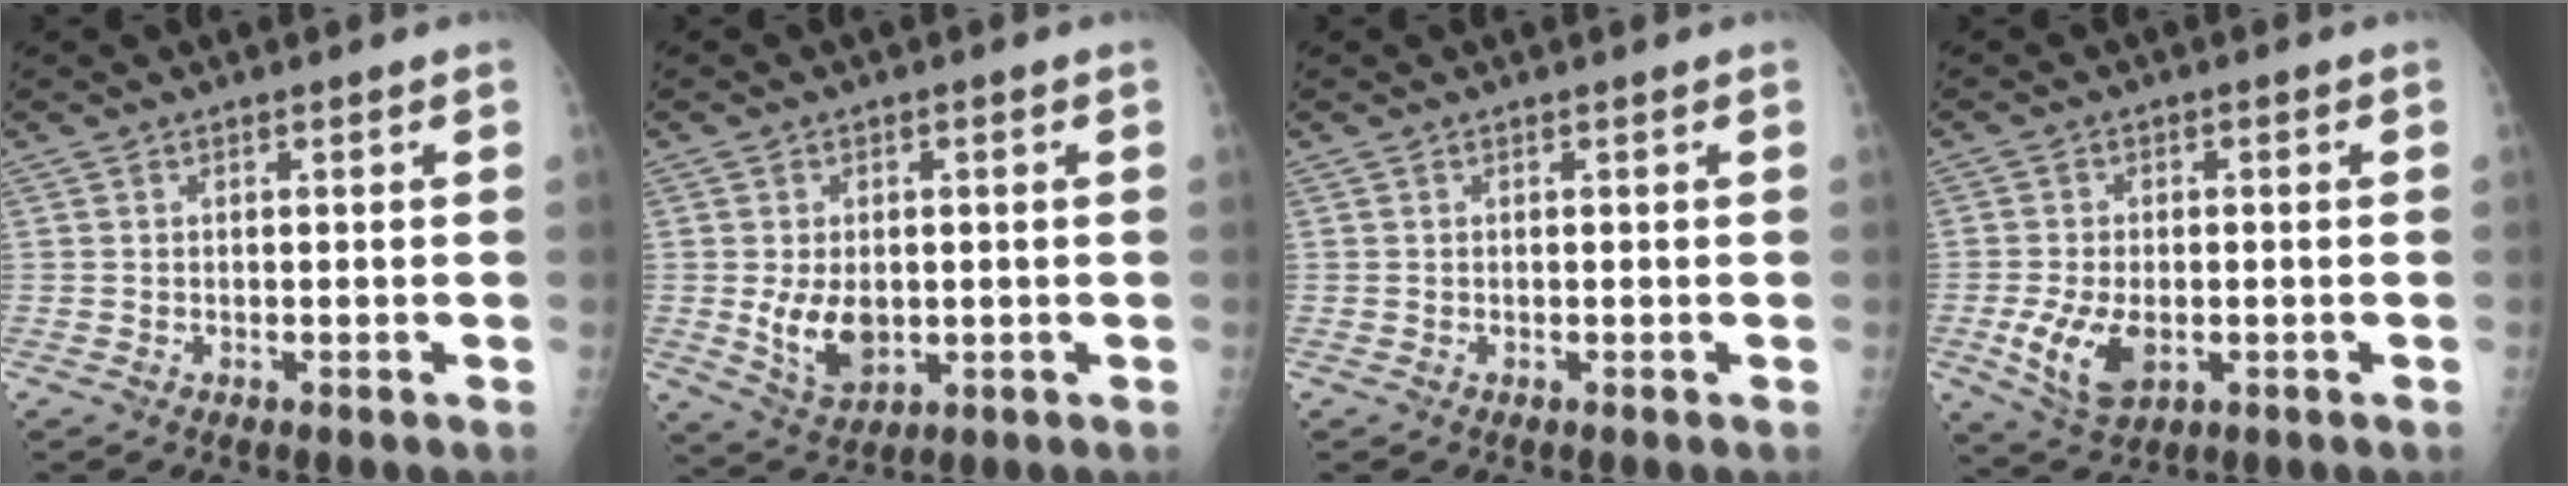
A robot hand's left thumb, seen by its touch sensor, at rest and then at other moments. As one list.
[{"total": 7.8, "force": [-0.6, 5.3, 5.8], "torque": [-0.081, -0.011, 0.003]}, {"total": 0.0}, {"total": 8.8, "force": [-2.3, 5.1, 6.7], "torque": [-0.129, -0.003, -0.033]}]